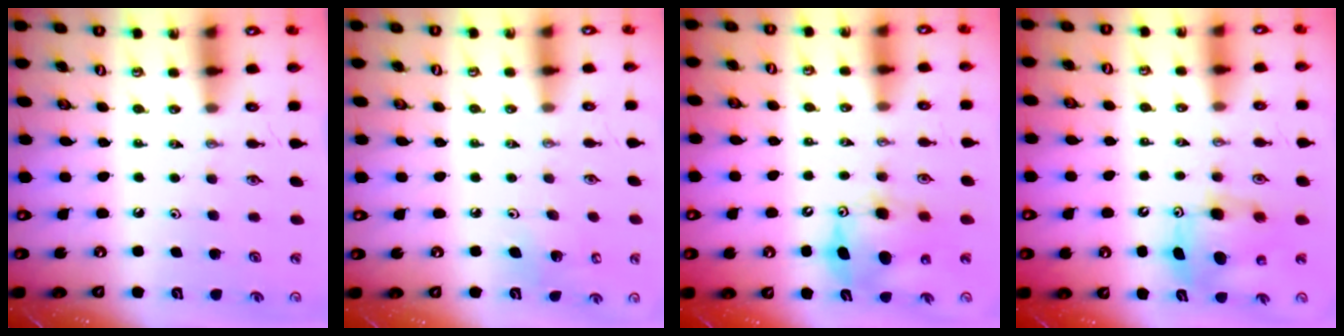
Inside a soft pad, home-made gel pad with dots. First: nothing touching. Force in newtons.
{"total": 6.3, "press": 6.2, "slide": 1.1}
{"total": 8.8, "press": 8.8, "slide": 0.6}
{"total": 10.0, "press": 10.0, "slide": 0.5}